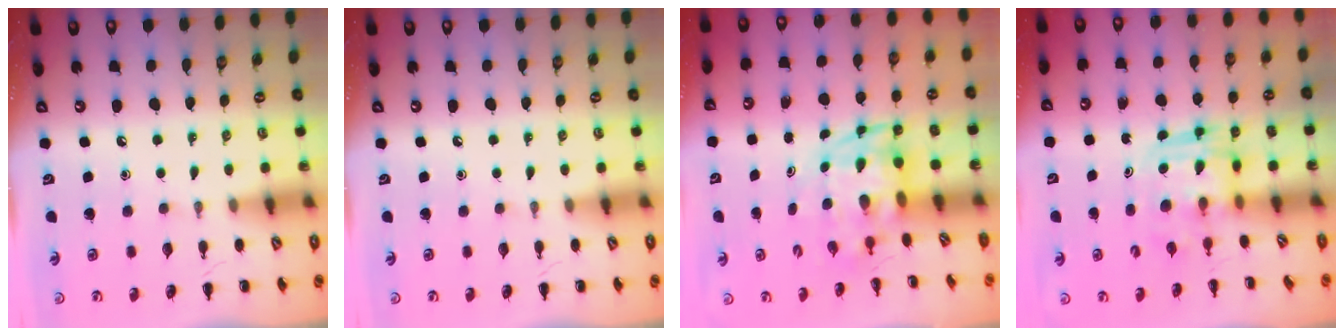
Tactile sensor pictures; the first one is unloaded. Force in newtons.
{"total": 0.0}
{"total": 3.6, "press": 3.5, "slide": 1.0}
{"total": 3.0, "press": 3.0, "slide": 0.3}